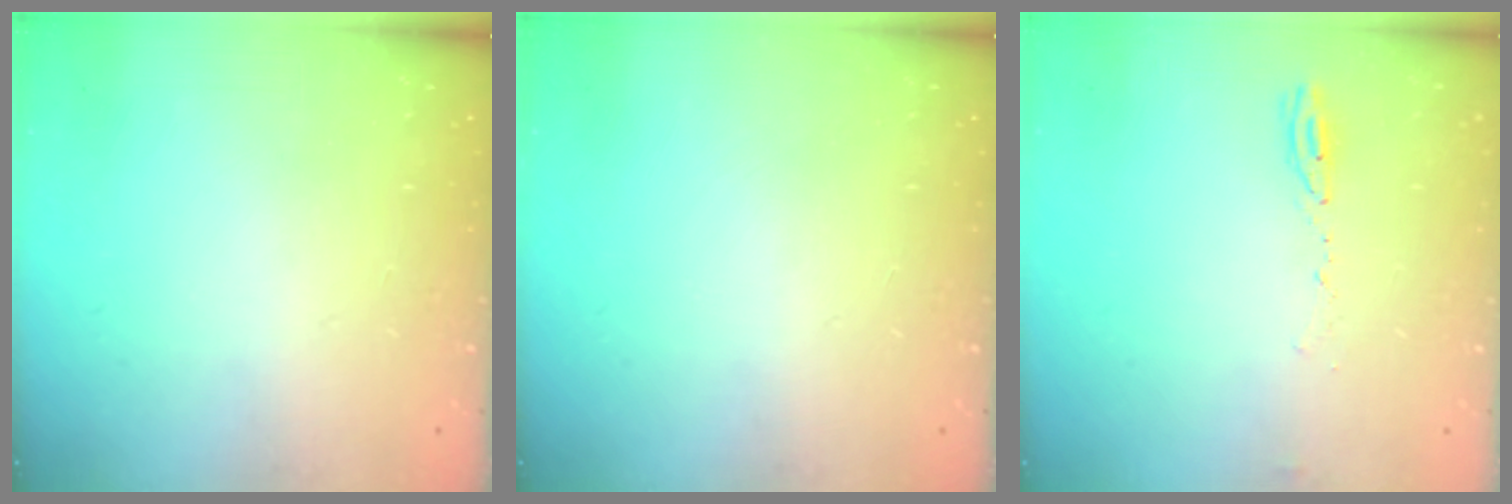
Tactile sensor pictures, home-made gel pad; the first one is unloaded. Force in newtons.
{"total": 0.0}
{"total": 3.9, "press": 3.8, "slide": 1.2}